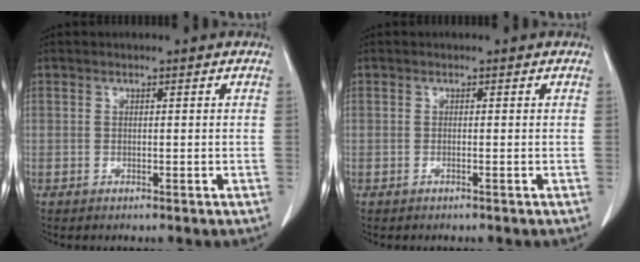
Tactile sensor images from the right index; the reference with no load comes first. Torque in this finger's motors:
{"motor_torque": [0.07, 0.11, -0.01, 0.02]}